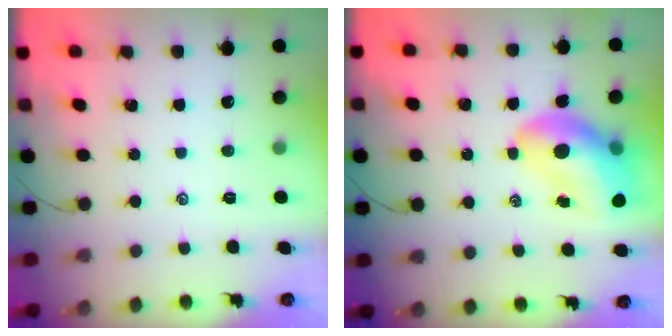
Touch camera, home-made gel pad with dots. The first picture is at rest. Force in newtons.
{"total": 15.4, "press": 14.7, "slide": 4.7}